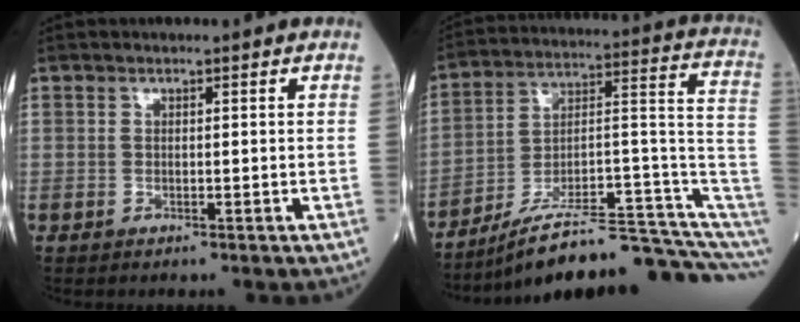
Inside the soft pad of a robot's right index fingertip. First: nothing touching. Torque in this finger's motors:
{"motor_torque": [0.46, -1.68, 0.55, 0.10]}